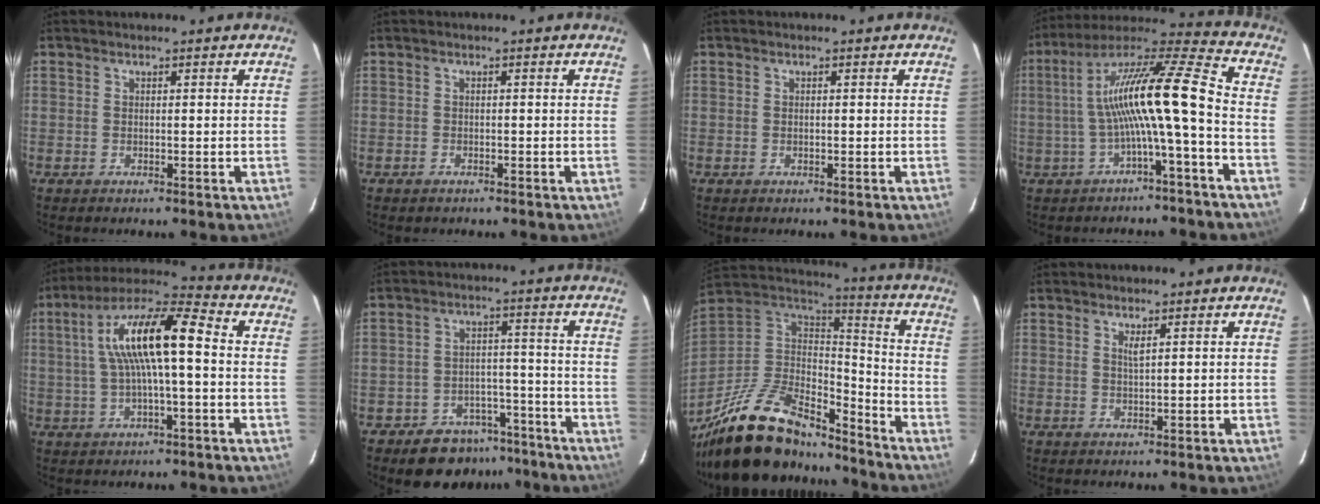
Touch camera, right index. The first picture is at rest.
{"total": 1.0, "force": [-0.7, 0.7, 0.1], "torque": [-0.005, 0.003, -0.010]}
{"total": 0.0}
{"total": 15.8, "force": [-2.7, 0.5, 15.6], "torque": [-0.285, 0.014, -0.047]}
{"total": 14.5, "force": [1.1, 3.0, 14.1], "torque": [-0.257, 0.026, 0.016]}
{"total": 11.2, "force": [-8.5, 6.7, 2.7], "torque": [-0.063, 0.034, -0.106]}
{"total": 27.1, "force": [-20.4, 10.6, 14.3], "torque": [-0.288, 0.000, -0.331]}
{"total": 1.2, "force": [0.7, 0.0, 1.0], "torque": [-0.018, -0.001, 0.012]}